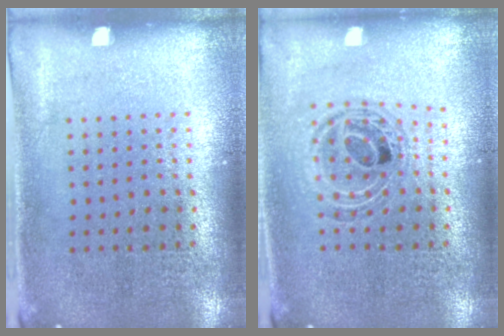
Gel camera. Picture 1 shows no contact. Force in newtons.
{"total": 0.9, "press": 0.8, "slide": 0.2}